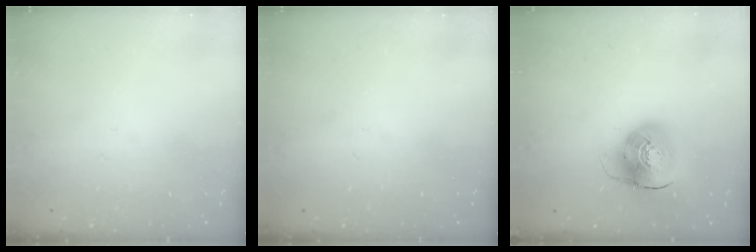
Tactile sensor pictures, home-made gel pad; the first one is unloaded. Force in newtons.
{"total": 0.0}
{"total": 10.8, "press": 10.6, "slide": 1.8}